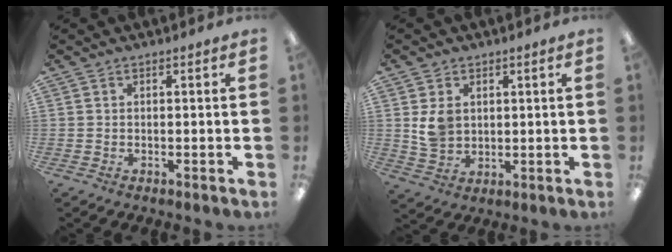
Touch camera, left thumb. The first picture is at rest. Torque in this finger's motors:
{"motor_torque": [0.59, 1.48, 0.66, -0.56, 0.02]}